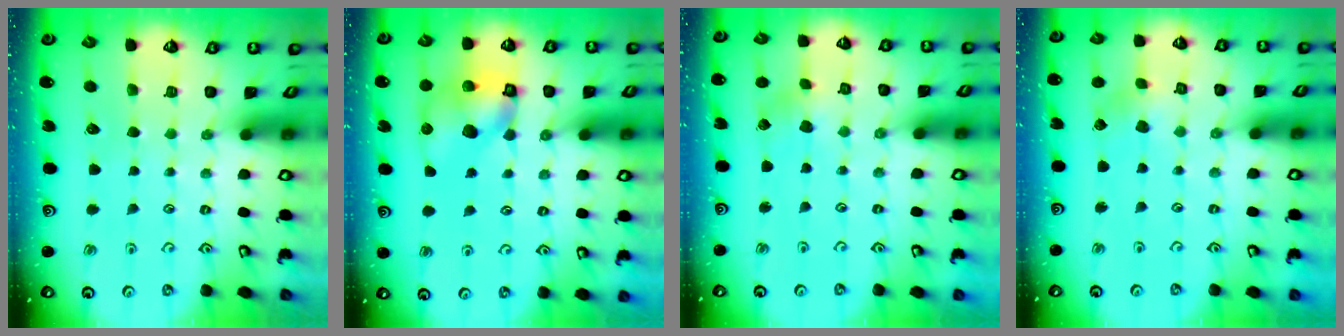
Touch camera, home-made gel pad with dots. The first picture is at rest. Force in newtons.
{"total": 10.6, "press": 10.5, "slide": 1.7}
{"total": 2.5, "press": 2.4, "slide": 0.7}
{"total": 2.6, "press": 2.6, "slide": 0.3}